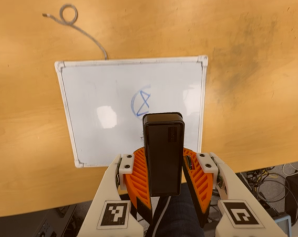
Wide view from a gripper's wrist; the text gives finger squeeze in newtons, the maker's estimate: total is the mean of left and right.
{"total": 6.7, "left": 7.4, "right": 6.1}